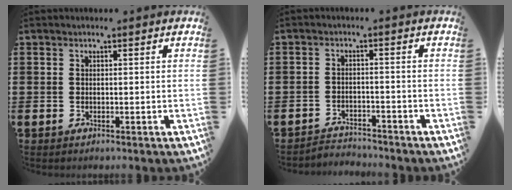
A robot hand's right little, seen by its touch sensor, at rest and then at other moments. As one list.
[{"total": 2.5, "force": [-2.5, 0.2, -0.3], "torque": [-0.004, 0.001, -0.055]}]